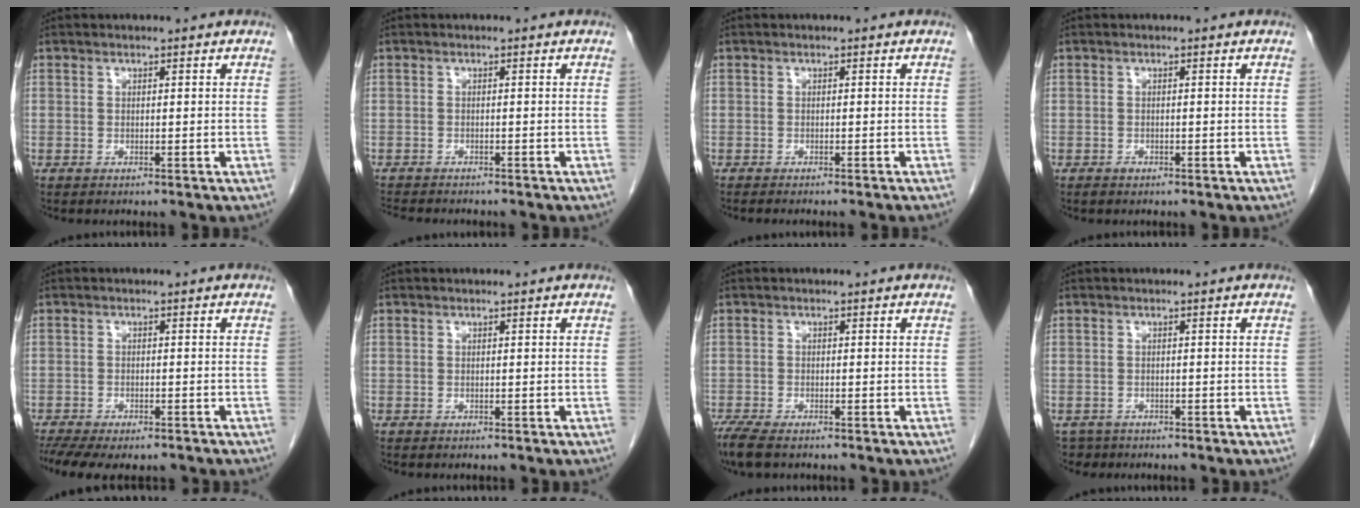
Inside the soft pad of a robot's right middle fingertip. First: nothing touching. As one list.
[{"total": 5.4, "force": [-4.8, 1.2, 2.1], "torque": [-0.030, -0.009, -0.071]}, {"total": 3.1, "force": [-2.7, -0.3, 1.4], "torque": [-0.014, 0.002, -0.032]}, {"total": 0.7, "force": [-0.5, 0.4, 0.3], "torque": [-0.007, 0.000, -0.007]}, {"total": 10.5, "force": [-8.2, 3.8, 5.4], "torque": [-0.103, -0.002, -0.116]}, {"total": 0.0}, {"total": 5.0, "force": [-3.9, 1.5, 2.9], "torque": [-0.060, -0.015, -0.063]}, {"total": 2.7, "force": [-2.1, 1.8, -0.2], "torque": [-0.001, 0.002, -0.032]}]